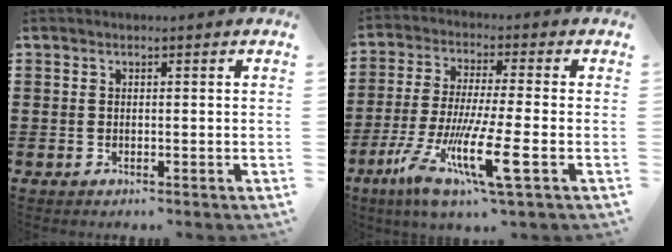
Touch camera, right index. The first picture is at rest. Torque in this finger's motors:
{"motor_torque": [1.15, -0.99, 1.05, 0.21]}